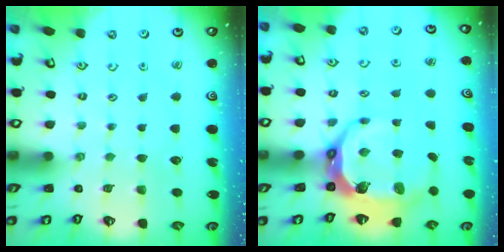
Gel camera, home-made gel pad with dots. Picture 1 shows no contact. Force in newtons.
{"total": 10.8, "press": 9.5, "slide": 5.2}